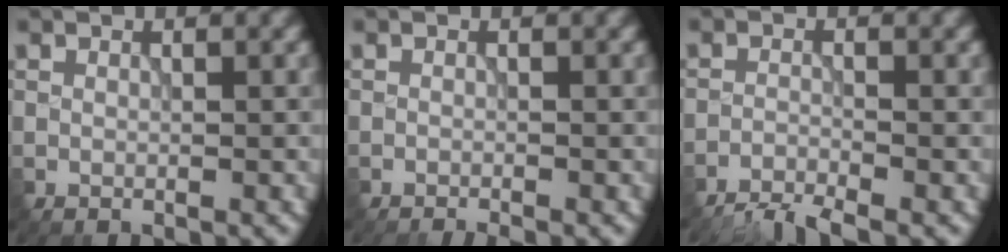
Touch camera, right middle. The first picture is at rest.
{"total": 1.7, "force": [-1.5, 0.2, 0.8], "torque": [-0.008, -0.001, -0.028]}
{"total": 3.4, "force": [-3.0, 0.3, 1.5], "torque": [-0.027, -0.003, -0.065]}